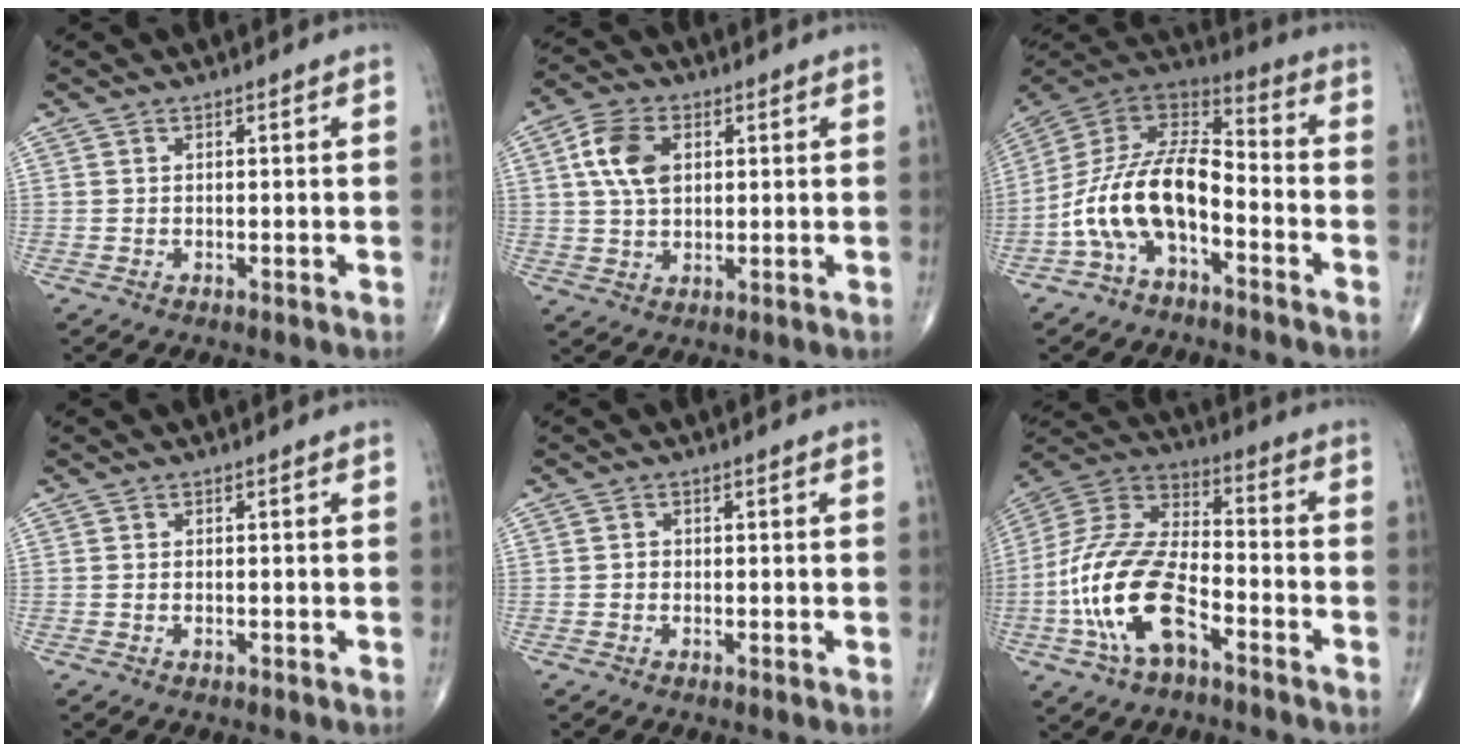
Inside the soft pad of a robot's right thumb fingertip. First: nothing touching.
{"total": 8.6, "force": [2.2, 5.6, 6.2], "torque": [-0.112, 0.002, 0.039]}
{"total": 15.4, "force": [-5.9, 7.6, 12.0], "torque": [-0.222, 0.074, -0.116]}
{"total": 0.5, "force": [-0.2, 0.3, 0.4], "torque": [-0.010, 0.004, -0.002]}
{"total": 0.7, "force": [-0.2, 0.7, 0.3], "torque": [-0.001, 0.003, -0.007]}
{"total": 18.5, "force": [-7.1, 9.0, 14.5], "torque": [-0.297, 0.046, -0.137]}